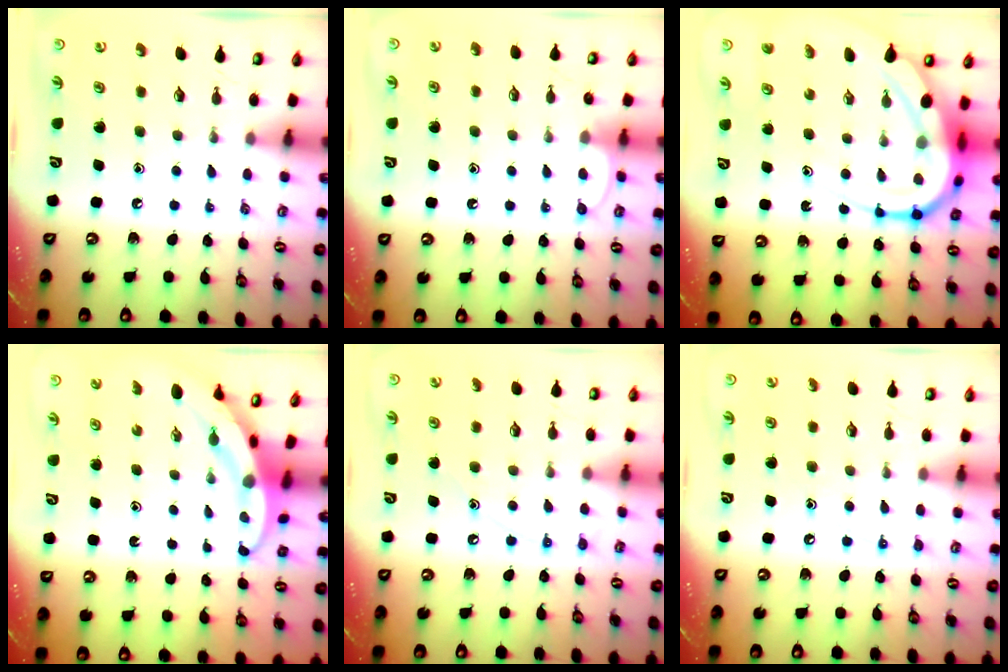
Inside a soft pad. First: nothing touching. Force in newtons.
{"total": 6.0, "press": 5.9, "slide": 0.6}
{"total": 16.0, "press": 15.9, "slide": 1.7}
{"total": 3.0, "press": 3.0, "slide": 0.3}
{"total": 7.1, "press": 7.1, "slide": 0.7}
{"total": 6.0, "press": 5.9, "slide": 0.6}